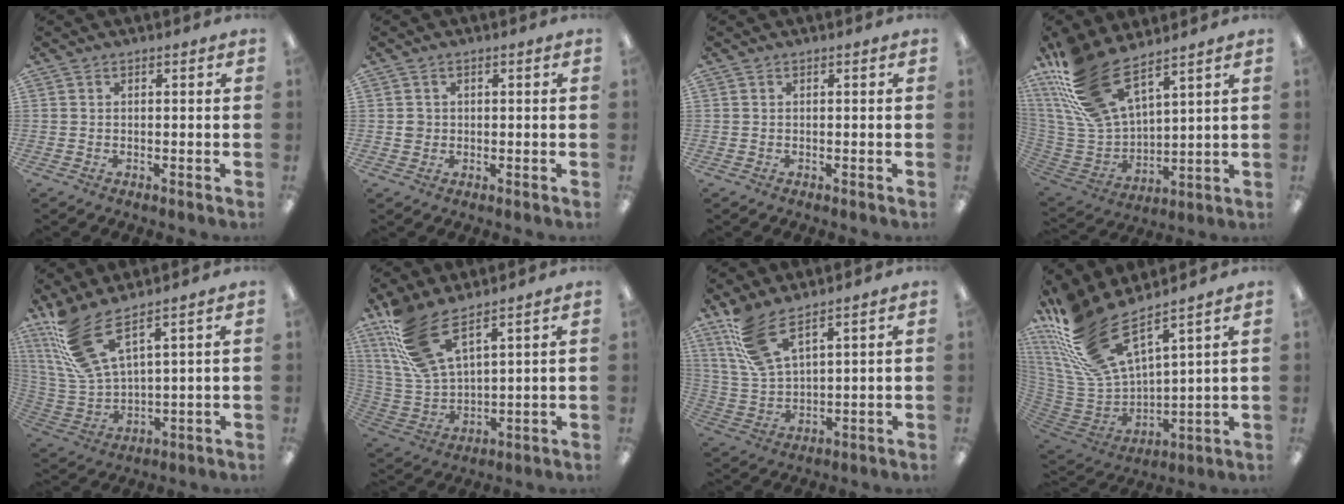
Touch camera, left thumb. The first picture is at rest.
{"total": 2.1, "force": [0.2, 1.9, 0.7], "torque": [-0.007, 0.002, 0.000]}
{"total": 0.0}
{"total": 19.1, "force": [13.4, 7.8, 11.2], "torque": [-0.259, -0.073, 0.250]}
{"total": 14.2, "force": [9.3, 4.5, 9.8], "torque": [-0.230, -0.044, 0.169]}
{"total": 15.6, "force": [10.5, 5.8, 10.0], "torque": [-0.229, -0.041, 0.194]}
{"total": 11.5, "force": [8.4, 3.6, 7.1], "torque": [-0.157, -0.028, 0.160]}
{"total": 20.7, "force": [15.7, 6.5, 11.8], "torque": [-0.264, -0.108, 0.280]}